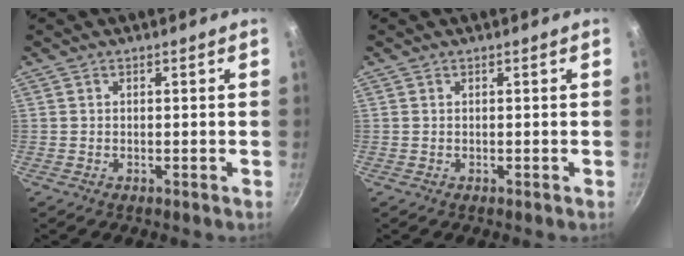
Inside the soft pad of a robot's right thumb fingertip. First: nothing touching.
{"total": 0.0}